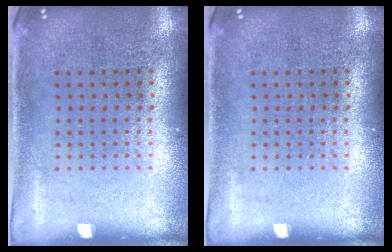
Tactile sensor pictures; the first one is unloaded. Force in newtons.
{"total": 0.0}